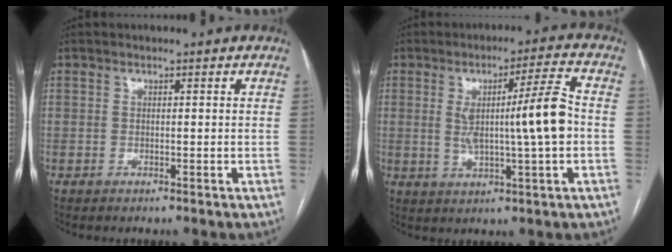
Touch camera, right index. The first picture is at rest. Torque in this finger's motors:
{"motor_torque": [0.30, -0.13, 0.29, 0.11]}